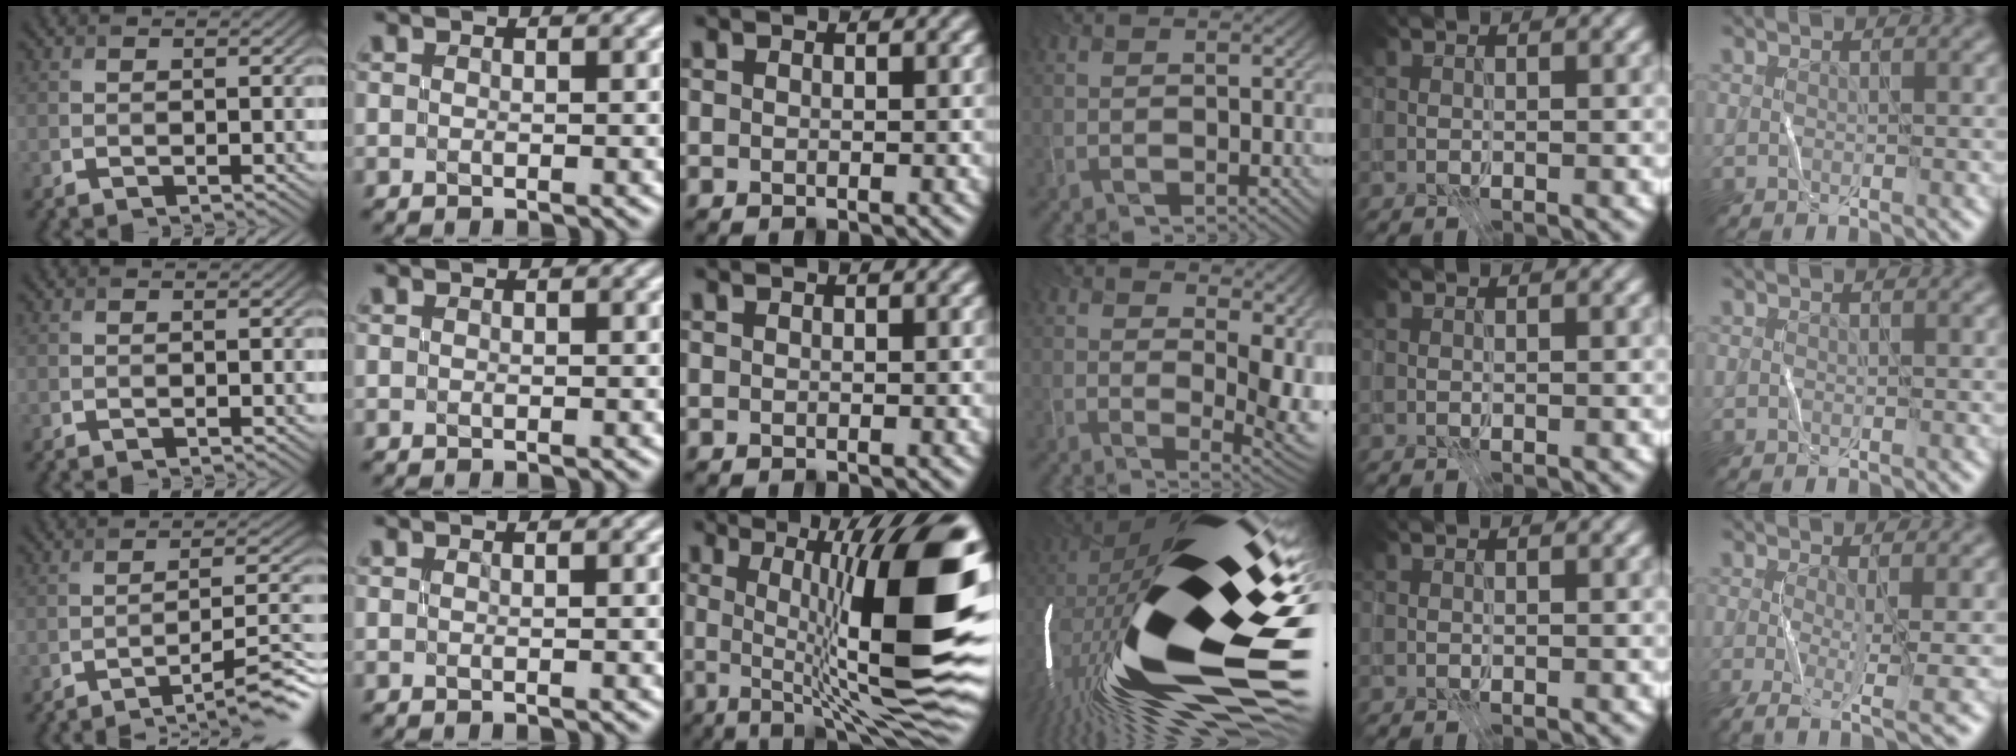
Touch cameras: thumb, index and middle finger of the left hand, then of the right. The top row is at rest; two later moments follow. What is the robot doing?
{"motion": "open", "object": "stapler"}